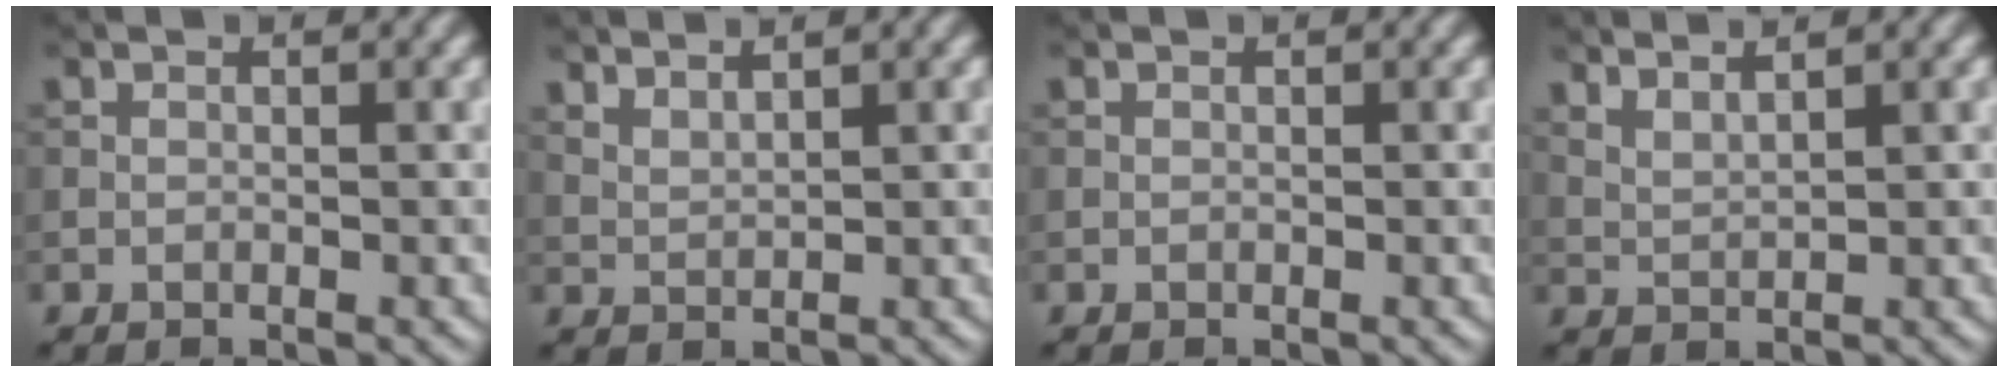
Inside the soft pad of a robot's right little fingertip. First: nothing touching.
{"total": 2.0, "force": [1.8, 0.3, 0.8], "torque": [-0.016, 0.000, 0.036]}
{"total": 0.0}
{"total": 2.8, "force": [2.3, 0.6, 1.5], "torque": [-0.021, 0.005, 0.039]}